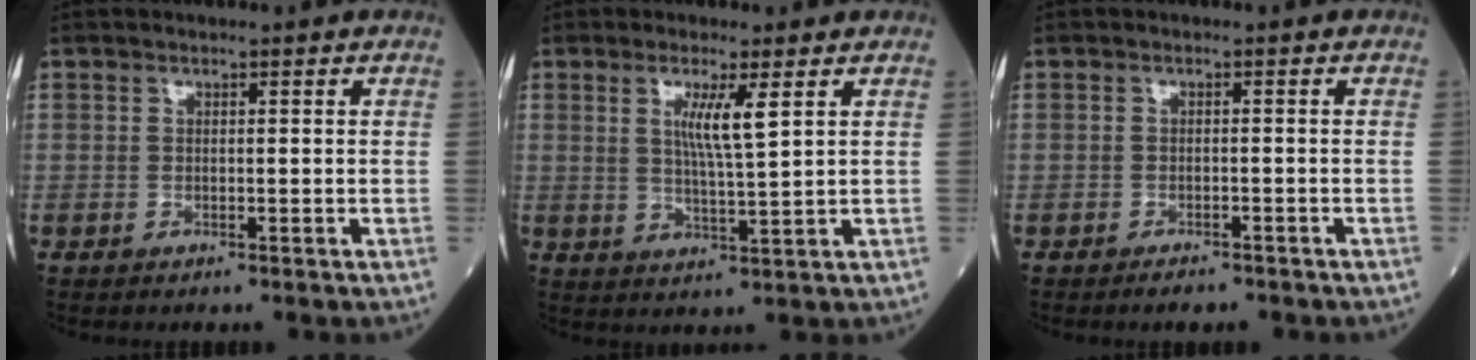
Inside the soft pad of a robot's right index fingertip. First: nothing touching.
{"total": 5.2, "force": [2.0, -0.1, 4.8], "torque": [-0.090, -0.007, 0.036]}
{"total": 2.4, "force": [-2.1, 0.7, 1.1], "torque": [-0.016, -0.002, -0.023]}